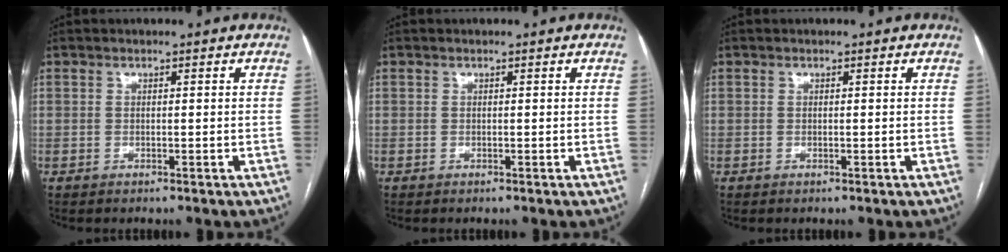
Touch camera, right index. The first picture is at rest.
{"total": 0.0}
{"total": 0.0}